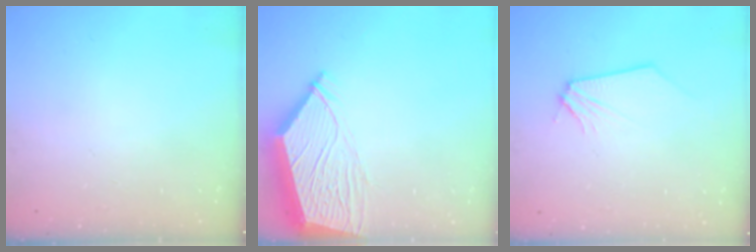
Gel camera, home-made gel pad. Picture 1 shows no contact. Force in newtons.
{"total": 12.5, "press": 12.4, "slide": 1.6}
{"total": 0.0}